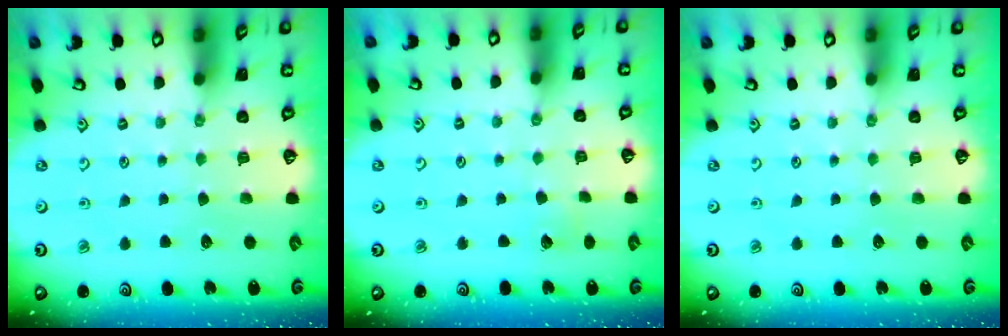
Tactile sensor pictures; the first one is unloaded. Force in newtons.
{"total": 2.4, "press": 2.4, "slide": 0.2}
{"total": 0.0}